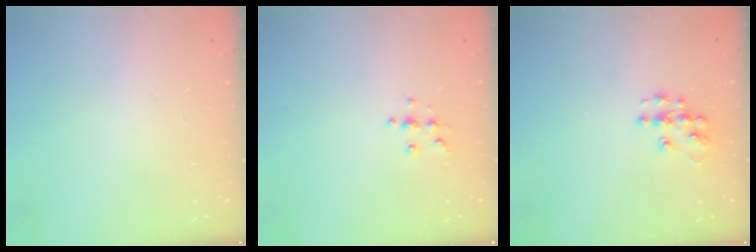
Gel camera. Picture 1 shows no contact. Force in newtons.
{"total": 4.2, "press": 4.2, "slide": 0.3}
{"total": 9.2, "press": 9.2, "slide": 0.5}